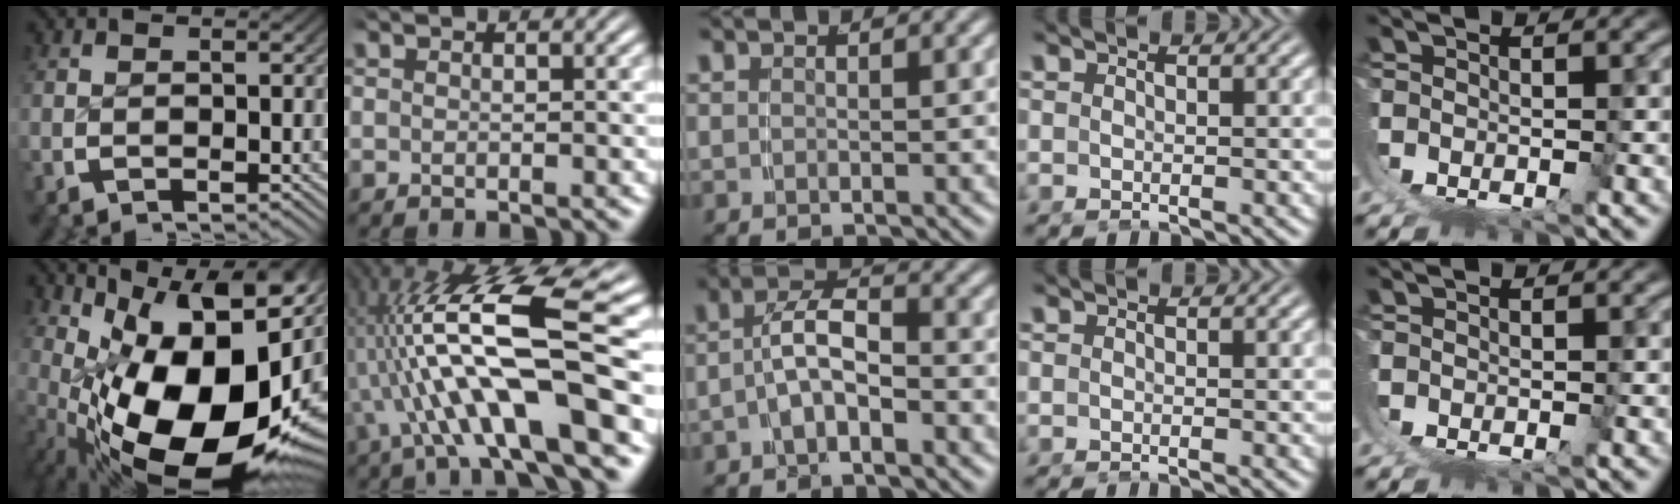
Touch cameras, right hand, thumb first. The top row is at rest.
{"thumb": {"total": 24.7, "force": [-1.5, 14.2, 20.2], "torque": [-0.320, -0.070, 0.016]}, "index": {"total": 12.3, "force": [0.2, 4.6, 11.3], "torque": [-0.208, -0.005, 0.008]}, "middle": {"total": 3.4, "force": [-1.4, 1.4, 2.8], "torque": [-0.050, 0.001, -0.027]}, "ring": {"total": 0.7, "force": [-0.5, -0.4, 0.2], "torque": [-0.002, -0.002, -0.006]}}